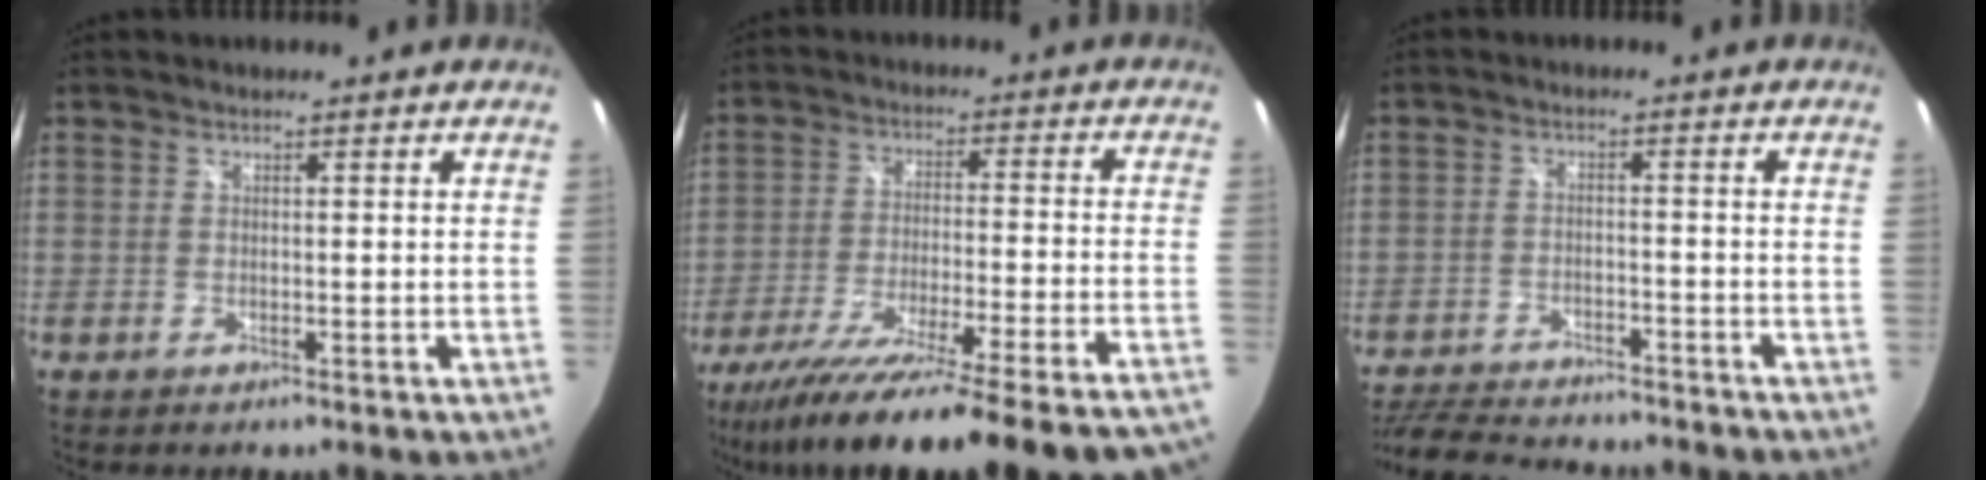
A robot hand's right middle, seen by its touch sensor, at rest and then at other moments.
{"total": 30.4, "force": [-26.7, -1.2, 14.6], "torque": [-0.236, -0.100, -0.394]}
{"total": 16.0, "force": [-13.9, 4.1, 6.9], "torque": [-0.152, -0.026, -0.211]}